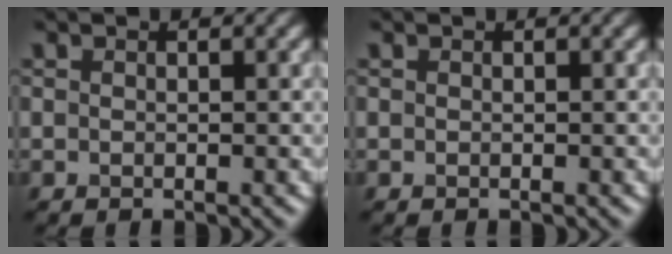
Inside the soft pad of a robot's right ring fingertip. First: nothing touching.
{"total": 0.0}